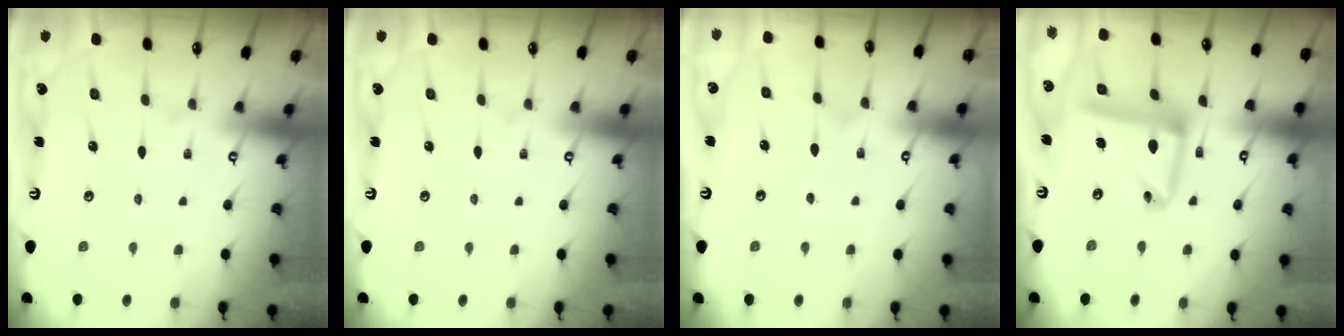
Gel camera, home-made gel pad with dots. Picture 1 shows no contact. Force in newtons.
{"total": 0.0}
{"total": 3.2, "press": 3.2, "slide": 0.4}
{"total": 13.9, "press": 13.8, "slide": 1.4}